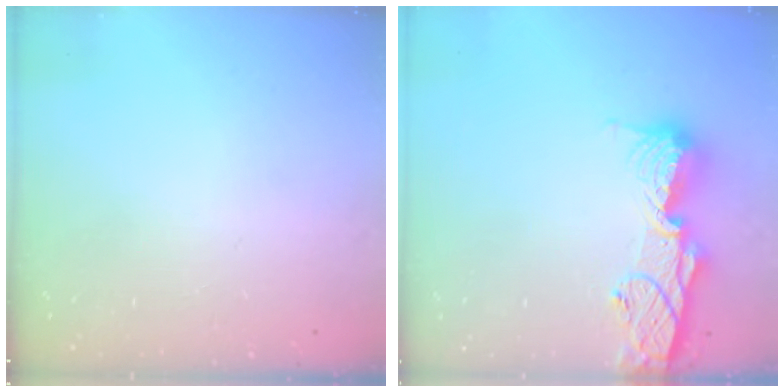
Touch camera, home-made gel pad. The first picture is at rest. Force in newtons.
{"total": 12.9, "press": 12.9, "slide": 1.2}